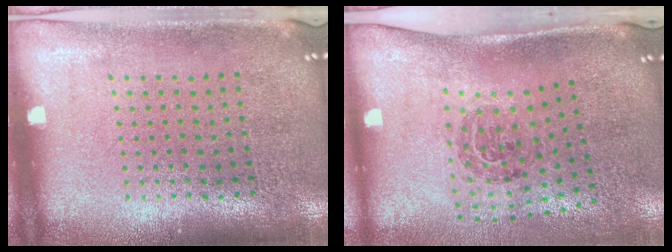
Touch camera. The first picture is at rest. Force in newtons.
{"total": 1.7, "press": 1.1, "slide": 1.3}